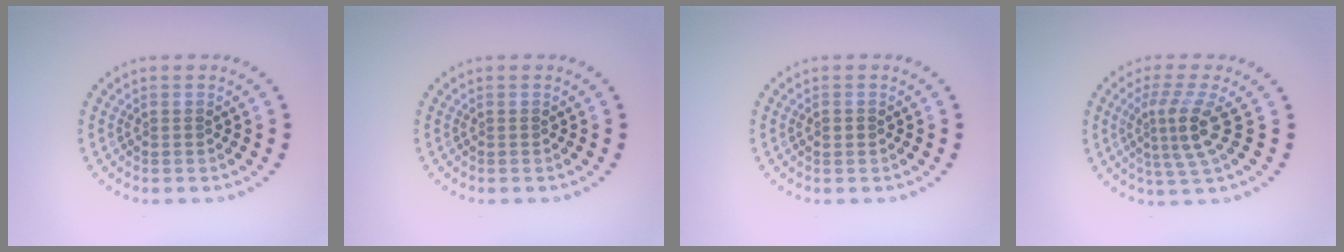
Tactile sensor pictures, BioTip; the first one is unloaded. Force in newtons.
{"total": 0.0}
{"total": 1.1, "press": 1.1, "slide": 0.0}
{"total": 3.6, "press": 2.7, "slide": 2.4}